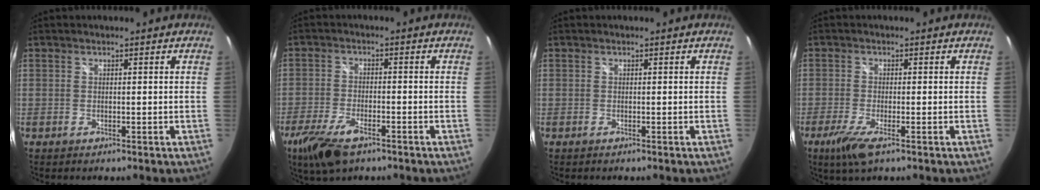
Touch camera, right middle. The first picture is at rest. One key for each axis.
{"total": 9.7, "fx": -6.3, "fy": 3.8, "fz": 6.4, "tx": -0.159, "ty": -0.028, "tz": -0.120}
{"total": 0.0}
{"total": 5.0, "fx": -2.9, "fy": 0.6, "fz": 4.1, "tx": -0.094, "ty": -0.018, "tz": -0.055}